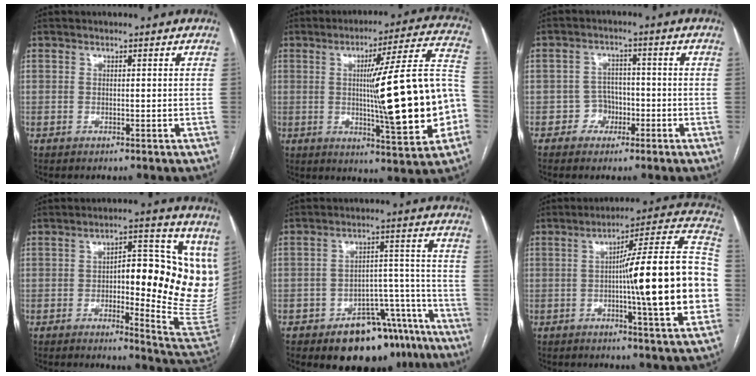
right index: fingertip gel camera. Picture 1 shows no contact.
{"total": 21.8, "force": [-2.2, 1.4, 21.6], "torque": [-0.259, 0.023, -0.027]}
{"total": 3.6, "force": [-1.5, 3.2, 0.6], "torque": [-0.002, 0.013, -0.027]}
{"total": 18.1, "force": [2.5, 4.9, 17.2], "torque": [-0.183, 0.013, 0.036]}
{"total": 14.4, "force": [-10.4, 7.2, 6.8], "torque": [-0.049, 0.059, -0.147]}
{"total": 21.3, "force": [-2.3, 0.8, 21.2], "torque": [-0.256, 0.023, -0.036]}